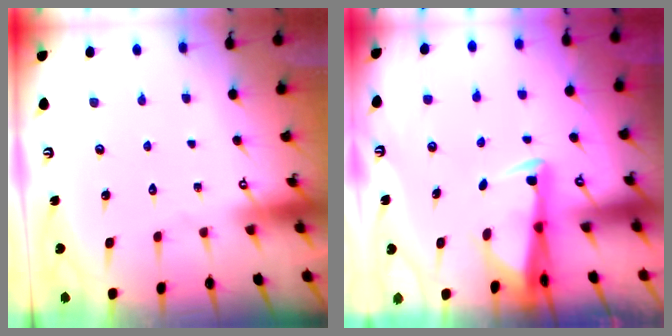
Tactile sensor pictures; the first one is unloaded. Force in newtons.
{"total": 2.9, "press": 2.8, "slide": 1.0}